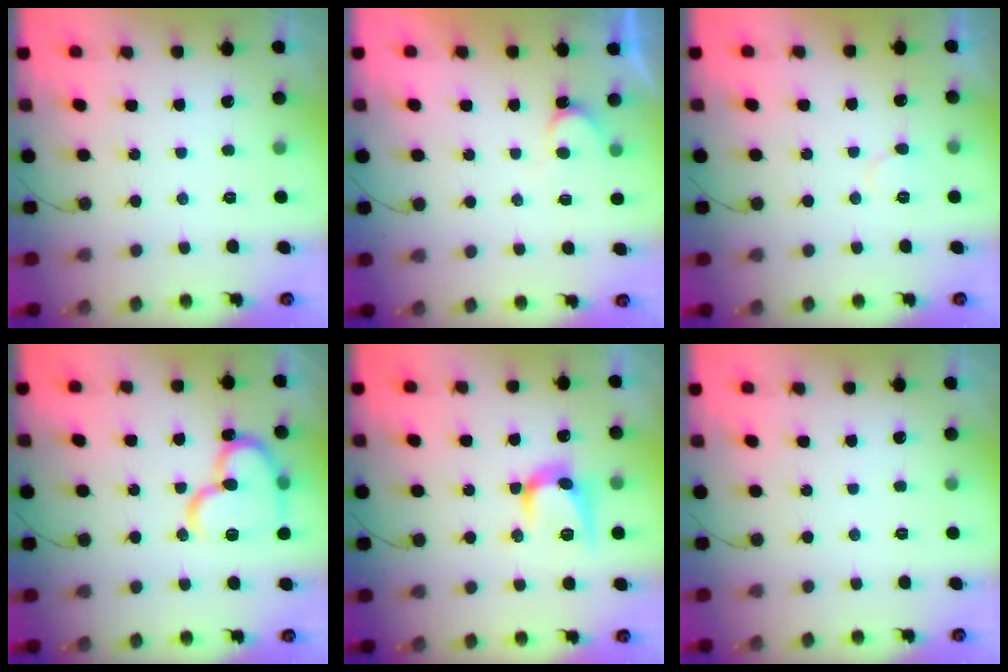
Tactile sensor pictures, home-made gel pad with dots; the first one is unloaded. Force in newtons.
{"total": 4.0, "press": 4.0, "slide": 0.1}
{"total": 4.7, "press": 4.6, "slide": 0.5}
{"total": 16.6, "press": 16.5, "slide": 2.3}
{"total": 11.1, "press": 11.1, "slide": 0.6}
{"total": 0.0}